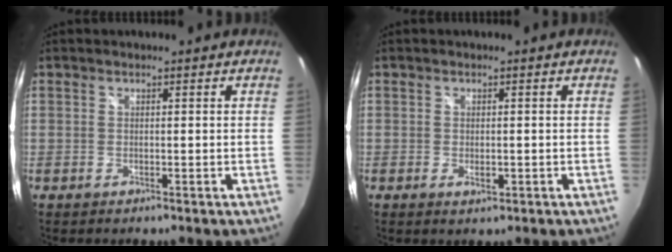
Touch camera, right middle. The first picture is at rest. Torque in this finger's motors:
{"motor_torque": [1.08, -1.06, 0.04, 0.06]}